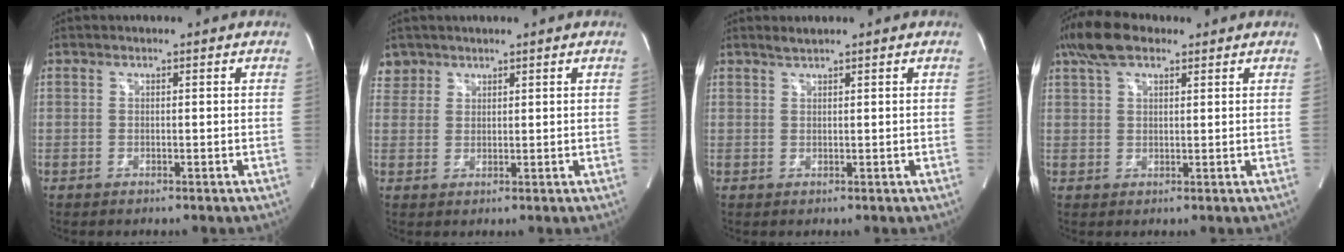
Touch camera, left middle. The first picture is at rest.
{"total": 2.7, "force": [2.1, 1.8, -0.4], "torque": [0.016, 0.005, 0.037]}
{"total": 1.1, "force": [1.0, -0.2, 0.3], "torque": [-0.009, 0.003, 0.024]}
{"total": 6.9, "force": [4.6, 2.9, 4.2], "torque": [-0.089, 0.029, 0.087]}